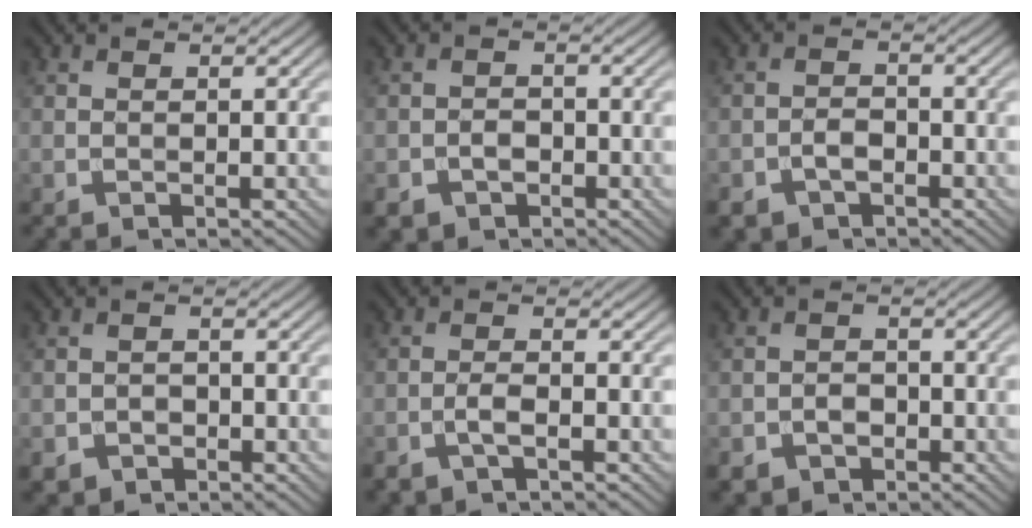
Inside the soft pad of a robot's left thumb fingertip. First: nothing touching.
{"total": 3.0, "force": [-1.6, 2.2, 1.4], "torque": [-0.025, -0.003, -0.033]}
{"total": 3.4, "force": [-2.0, 2.1, 1.7], "torque": [-0.033, -0.002, -0.042]}
{"total": 2.3, "force": [-1.3, 1.8, 0.6], "torque": [-0.008, -0.005, -0.028]}
{"total": 2.4, "force": [-1.3, 0.8, 1.9], "torque": [-0.045, 0.001, -0.031]}
{"total": 3.3, "force": [-1.9, 2.4, 1.2], "torque": [-0.019, -0.001, -0.040]}